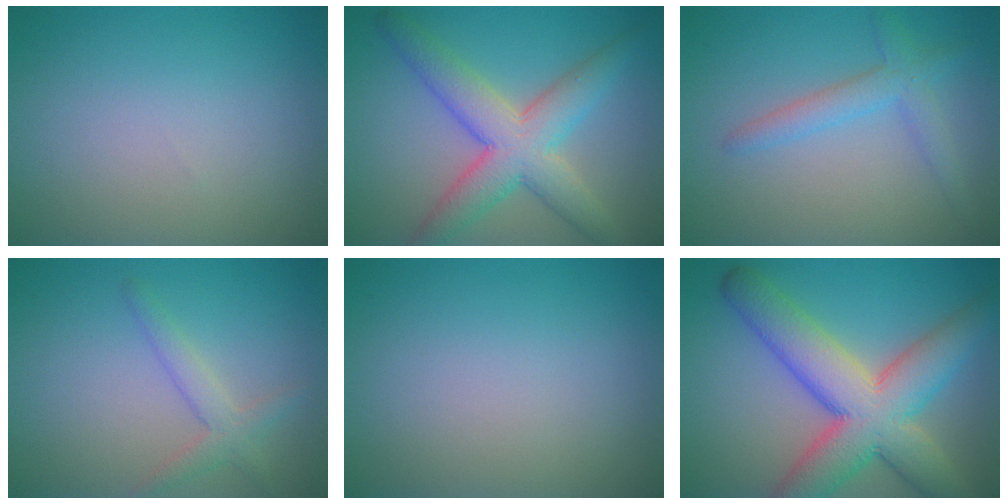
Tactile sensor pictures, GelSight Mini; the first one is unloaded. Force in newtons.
{"total": 6.8, "press": 6.8, "slide": 0.2}
{"total": 2.7, "press": 2.7, "slide": 0.0}
{"total": 2.2, "press": 2.2, "slide": 0.1}
{"total": 0.0}
{"total": 10.2, "press": 10.2, "slide": 0.5}